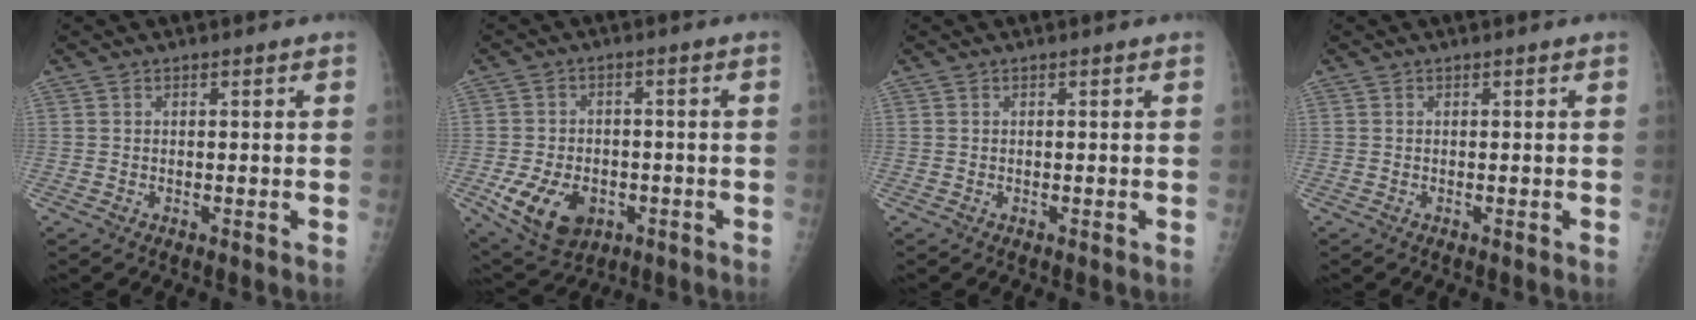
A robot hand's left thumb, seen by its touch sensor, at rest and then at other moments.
{"total": 11.6, "force": [-4.1, 8.1, 7.1], "torque": [-0.115, 0.011, -0.055]}
{"total": 0.0}
{"total": 0.0}